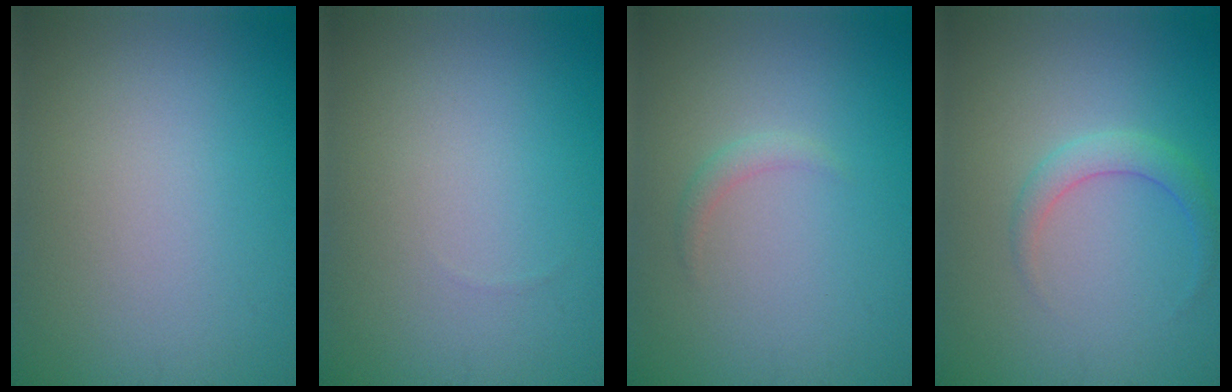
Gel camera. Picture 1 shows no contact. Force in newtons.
{"total": 0.0}
{"total": 1.0, "press": 1.0, "slide": 0.0}
{"total": 2.0, "press": 2.0, "slide": 0.1}